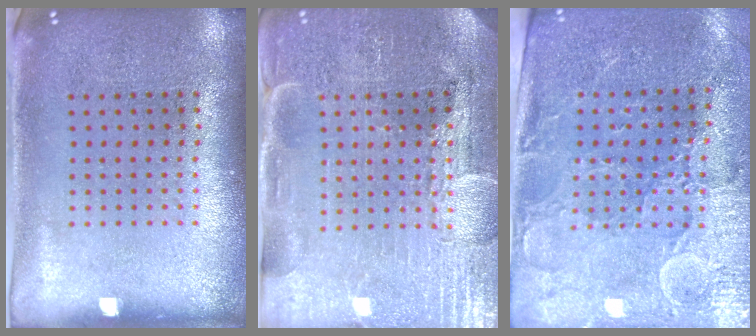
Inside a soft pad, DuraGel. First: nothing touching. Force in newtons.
{"total": 4.0, "press": 3.8, "slide": 1.4}
{"total": 3.2, "press": 3.0, "slide": 1.3}